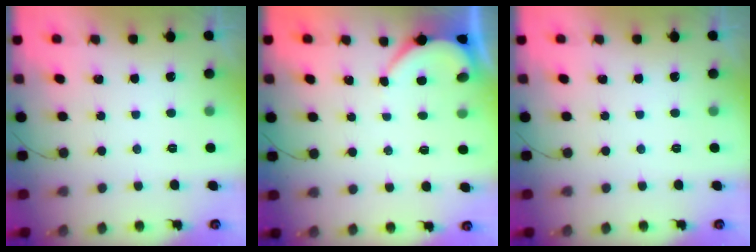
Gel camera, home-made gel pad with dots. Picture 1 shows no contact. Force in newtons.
{"total": 2.2, "press": 2.2, "slide": 0.2}
{"total": 0.0}